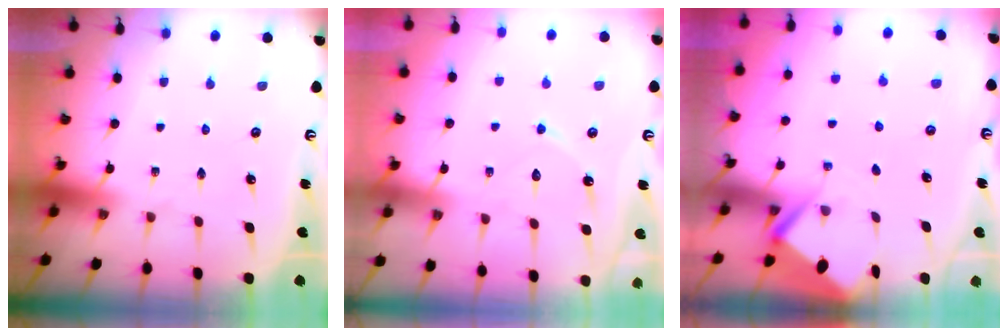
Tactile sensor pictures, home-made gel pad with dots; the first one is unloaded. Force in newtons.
{"total": 7.8, "press": 7.7, "slide": 0.7}
{"total": 3.1, "press": 3.0, "slide": 0.4}